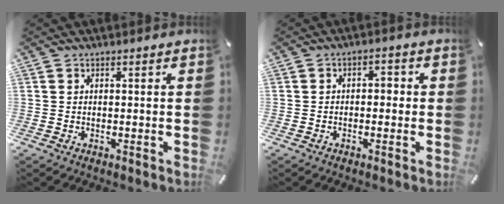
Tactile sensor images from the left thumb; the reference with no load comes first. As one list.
[{"total": 2.4, "force": [-0.8, 1.4, 1.8], "torque": [-0.034, 0.011, -0.018]}]